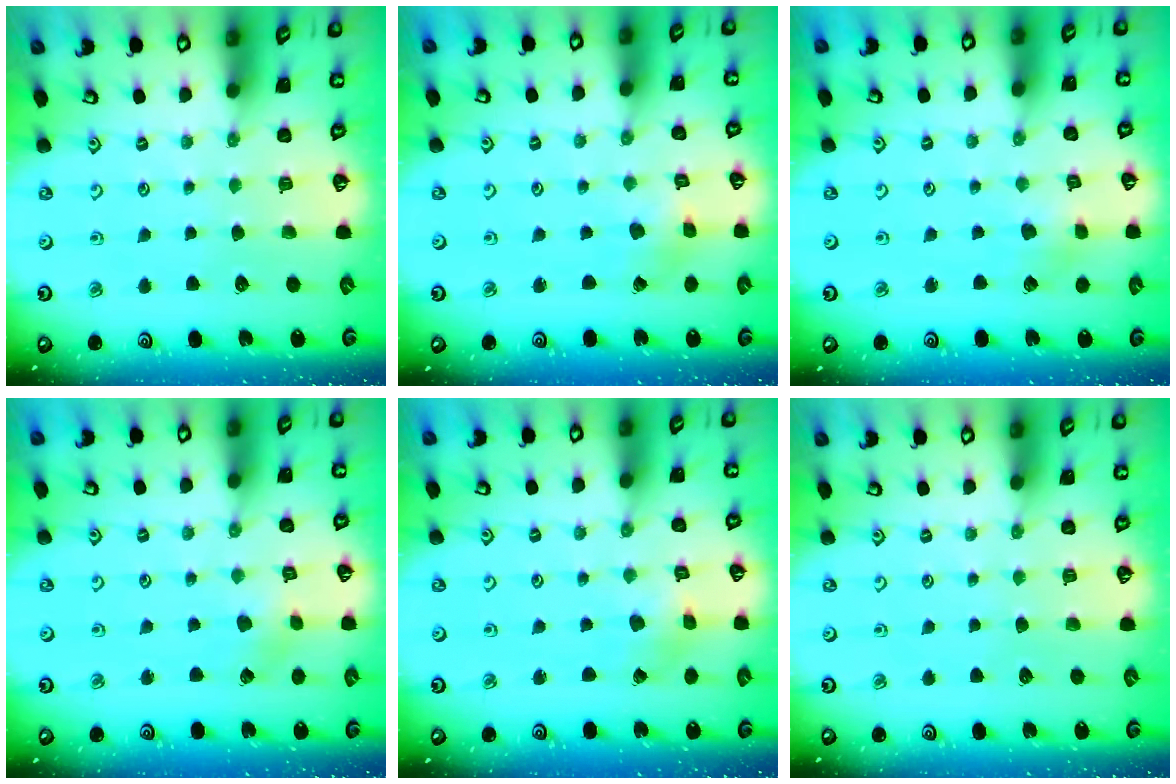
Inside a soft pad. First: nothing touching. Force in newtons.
{"total": 1.4, "press": 1.4, "slide": 0.2}
{"total": 3.3, "press": 3.3, "slide": 0.6}
{"total": 2.6, "press": 2.6, "slide": 0.3}
{"total": 1.4, "press": 1.4, "slide": 0.2}
{"total": 0.0}